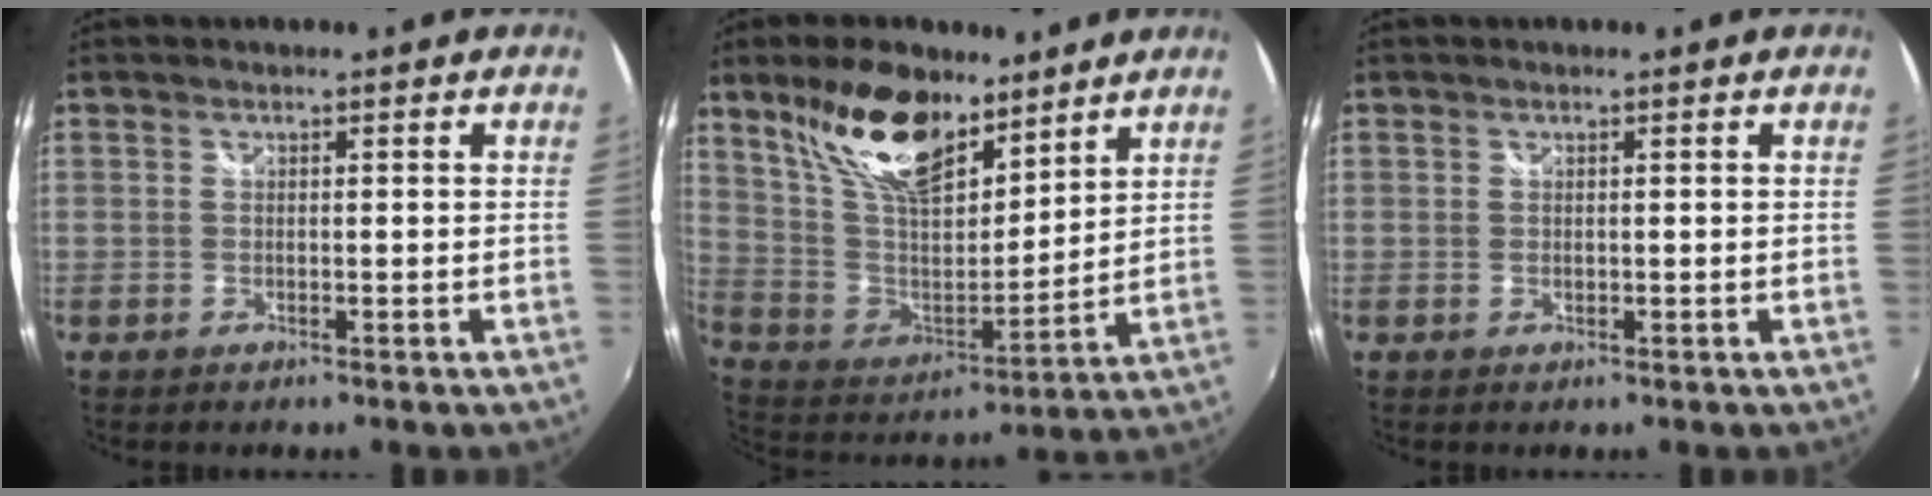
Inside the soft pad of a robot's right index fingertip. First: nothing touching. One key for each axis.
{"total": 19.1, "fx": 12.5, "fy": 8.6, "fz": 11.7, "tx": -0.230, "ty": 0.014, "tz": 0.243}
{"total": 0.0}